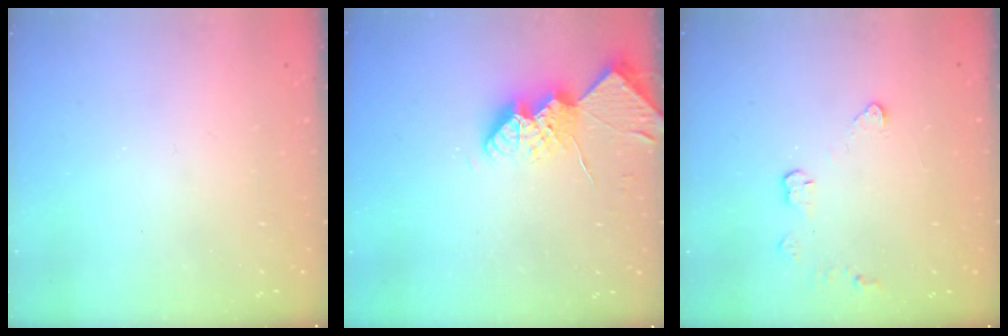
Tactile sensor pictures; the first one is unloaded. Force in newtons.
{"total": 11.7, "press": 11.7, "slide": 0.9}
{"total": 3.9, "press": 3.9, "slide": 0.5}